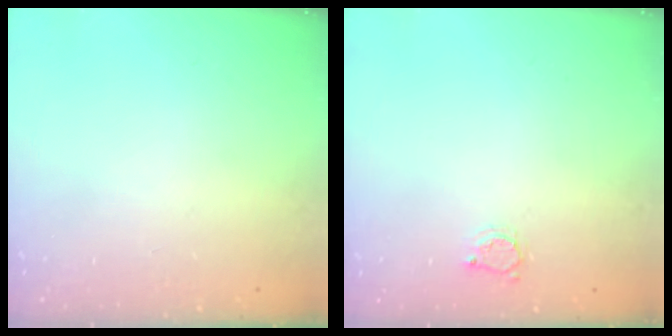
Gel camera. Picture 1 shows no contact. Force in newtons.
{"total": 2.8, "press": 2.7, "slide": 0.4}